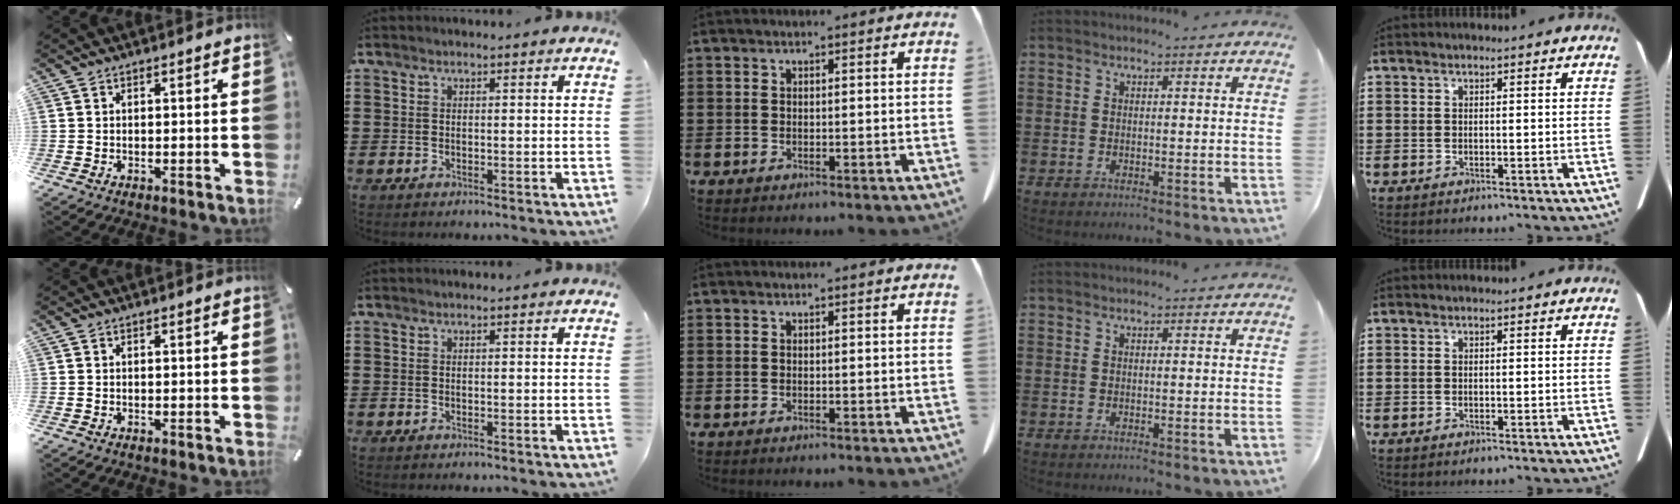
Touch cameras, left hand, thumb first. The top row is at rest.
{}